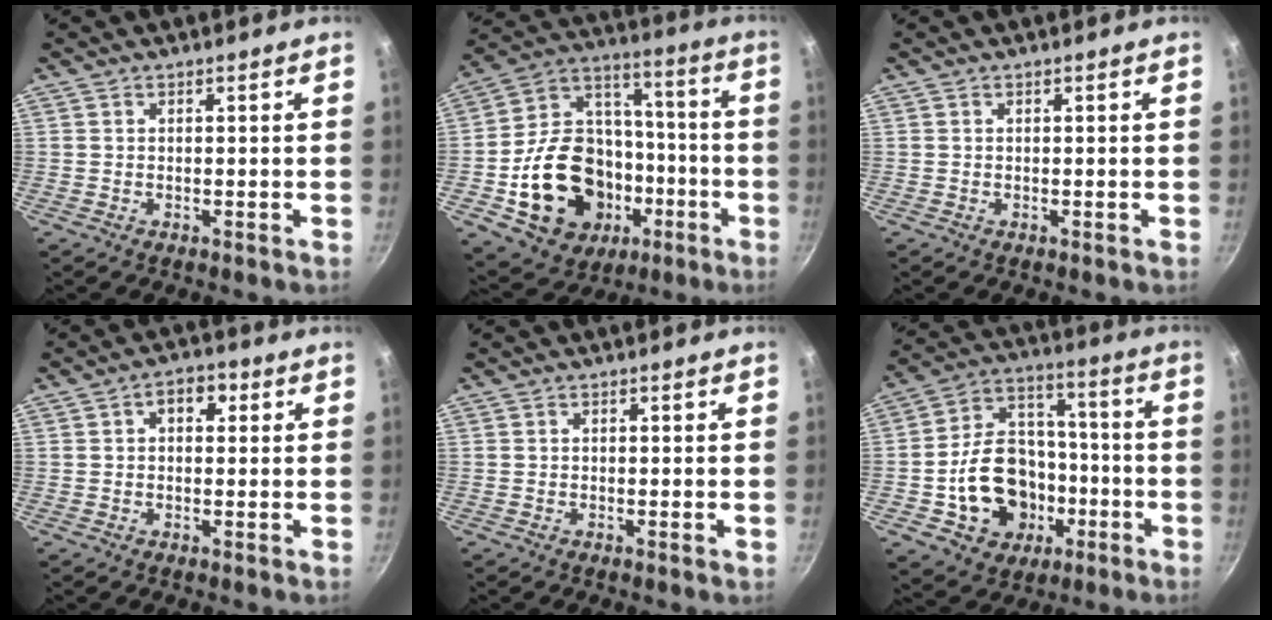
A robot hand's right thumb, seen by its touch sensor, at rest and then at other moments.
{"total": 25.8, "force": [-7.2, 19.6, 15.1], "torque": [-0.233, 0.065, -0.098]}
{"total": 0.0}
{"total": 4.5, "force": [1.2, 3.1, 3.1], "torque": [-0.020, 0.008, 0.010]}
{"total": 0.7, "force": [-0.2, 0.1, 0.6], "torque": [-0.011, 0.000, -0.007]}
{"total": 18.9, "force": [-4.6, 15.2, 10.2], "torque": [-0.140, 0.059, -0.063]}